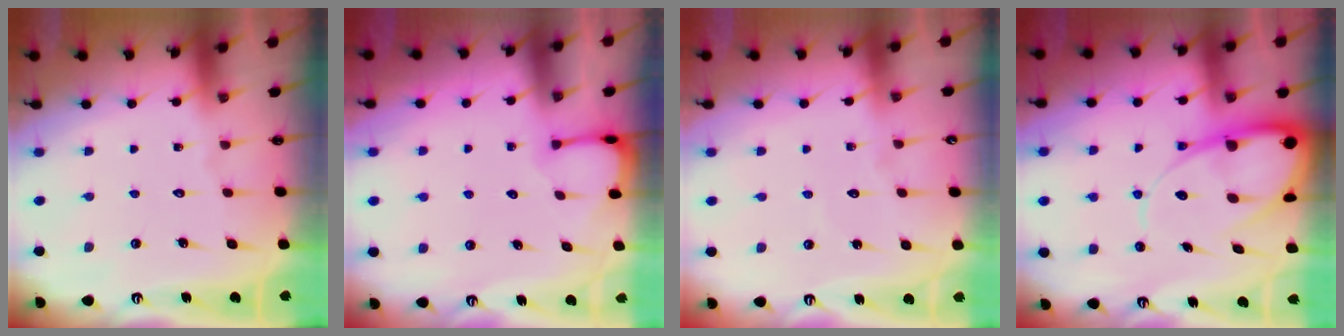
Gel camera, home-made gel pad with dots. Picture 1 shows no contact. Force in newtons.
{"total": 1.8, "press": 1.8, "slide": 0.2}
{"total": 3.6, "press": 3.6, "slide": 0.4}
{"total": 14.0, "press": 13.9, "slide": 1.7}